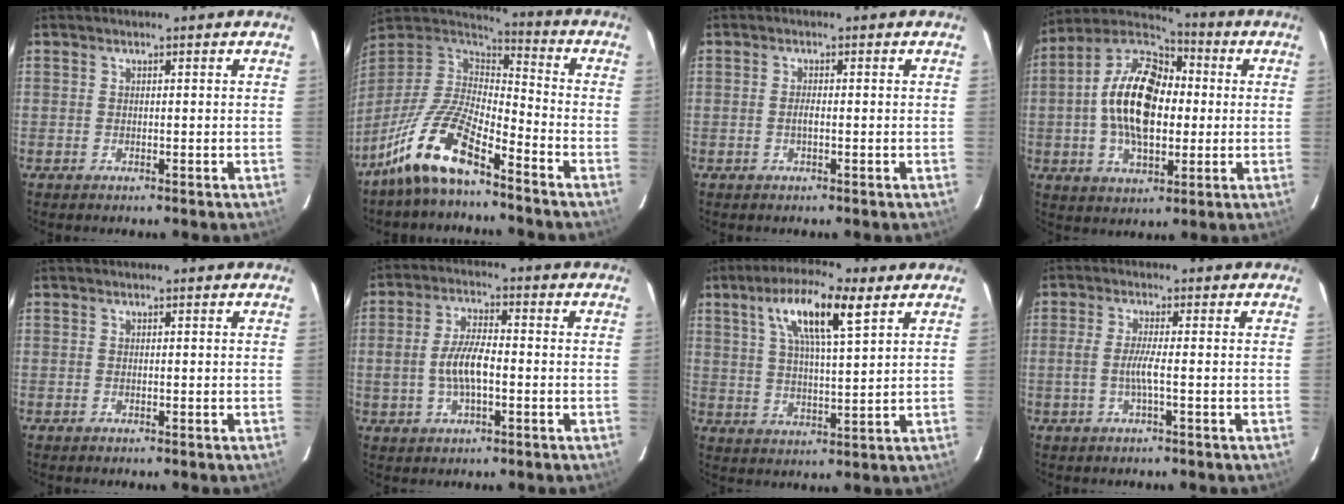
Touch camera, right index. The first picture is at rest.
{"total": 15.0, "force": [-10.5, 4.2, 9.8], "torque": [-0.208, -0.005, -0.204]}
{"total": 1.2, "force": [-0.3, 0.3, 1.1], "torque": [-0.022, -0.001, -0.007]}
{"total": 17.9, "force": [0.1, 10.4, 14.6], "torque": [-0.280, 0.020, -0.006]}
{"total": 0.0}
{"total": 7.4, "force": [-1.3, 3.1, 6.6], "torque": [-0.131, 0.006, -0.021]}
{"total": 11.9, "force": [6.0, 2.6, 10.0], "torque": [-0.177, 0.018, 0.104]}
{"total": 3.4, "force": [-0.9, -0.3, 3.3], "torque": [-0.069, -0.002, -0.018]}